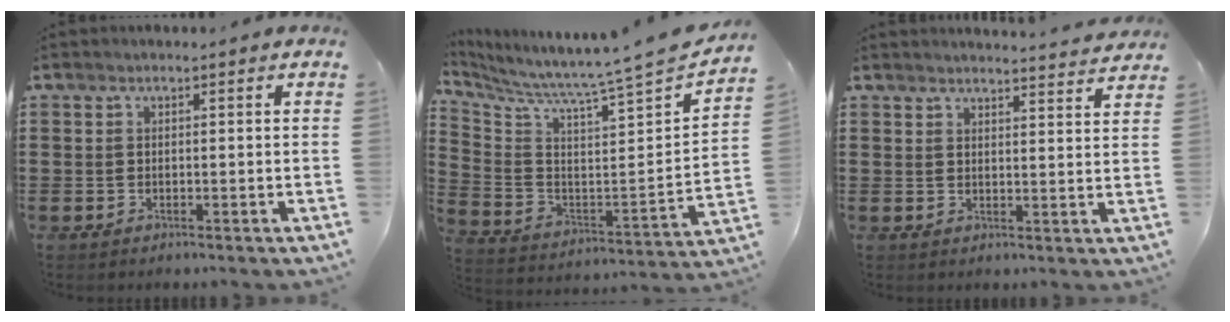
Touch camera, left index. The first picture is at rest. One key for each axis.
{"total": 5.2, "fx": 4.8, "fy": -1.7, "fz": 0.9, "tx": -0.049, "ty": -0.074, "tz": 0.065}
{"total": 2.9, "fx": 2.9, "fy": -0.4, "fz": 0.1, "tx": -0.003, "ty": -0.020, "tz": 0.052}